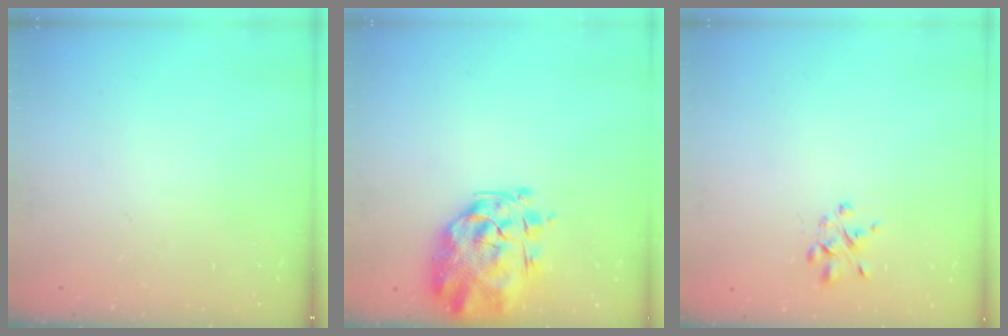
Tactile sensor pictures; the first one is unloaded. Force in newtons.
{"total": 4.9, "press": 4.5, "slide": 1.9}
{"total": 2.5, "press": 2.5, "slide": 0.6}